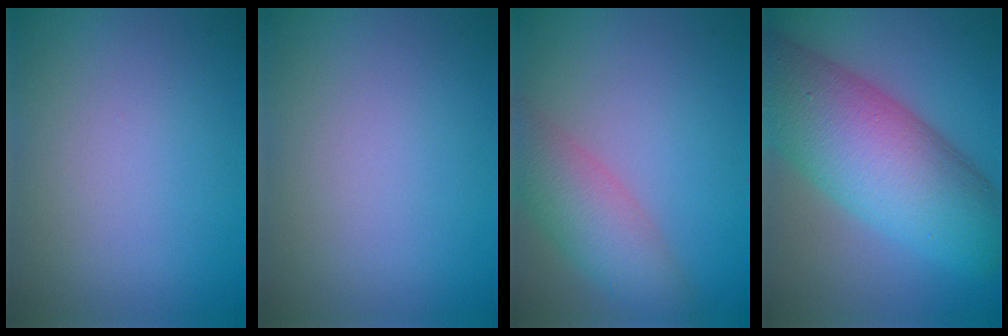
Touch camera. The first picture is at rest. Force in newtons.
{"total": 0.0}
{"total": 5.2, "press": 5.2, "slide": 0.1}
{"total": 13.7, "press": 13.7, "slide": 0.4}